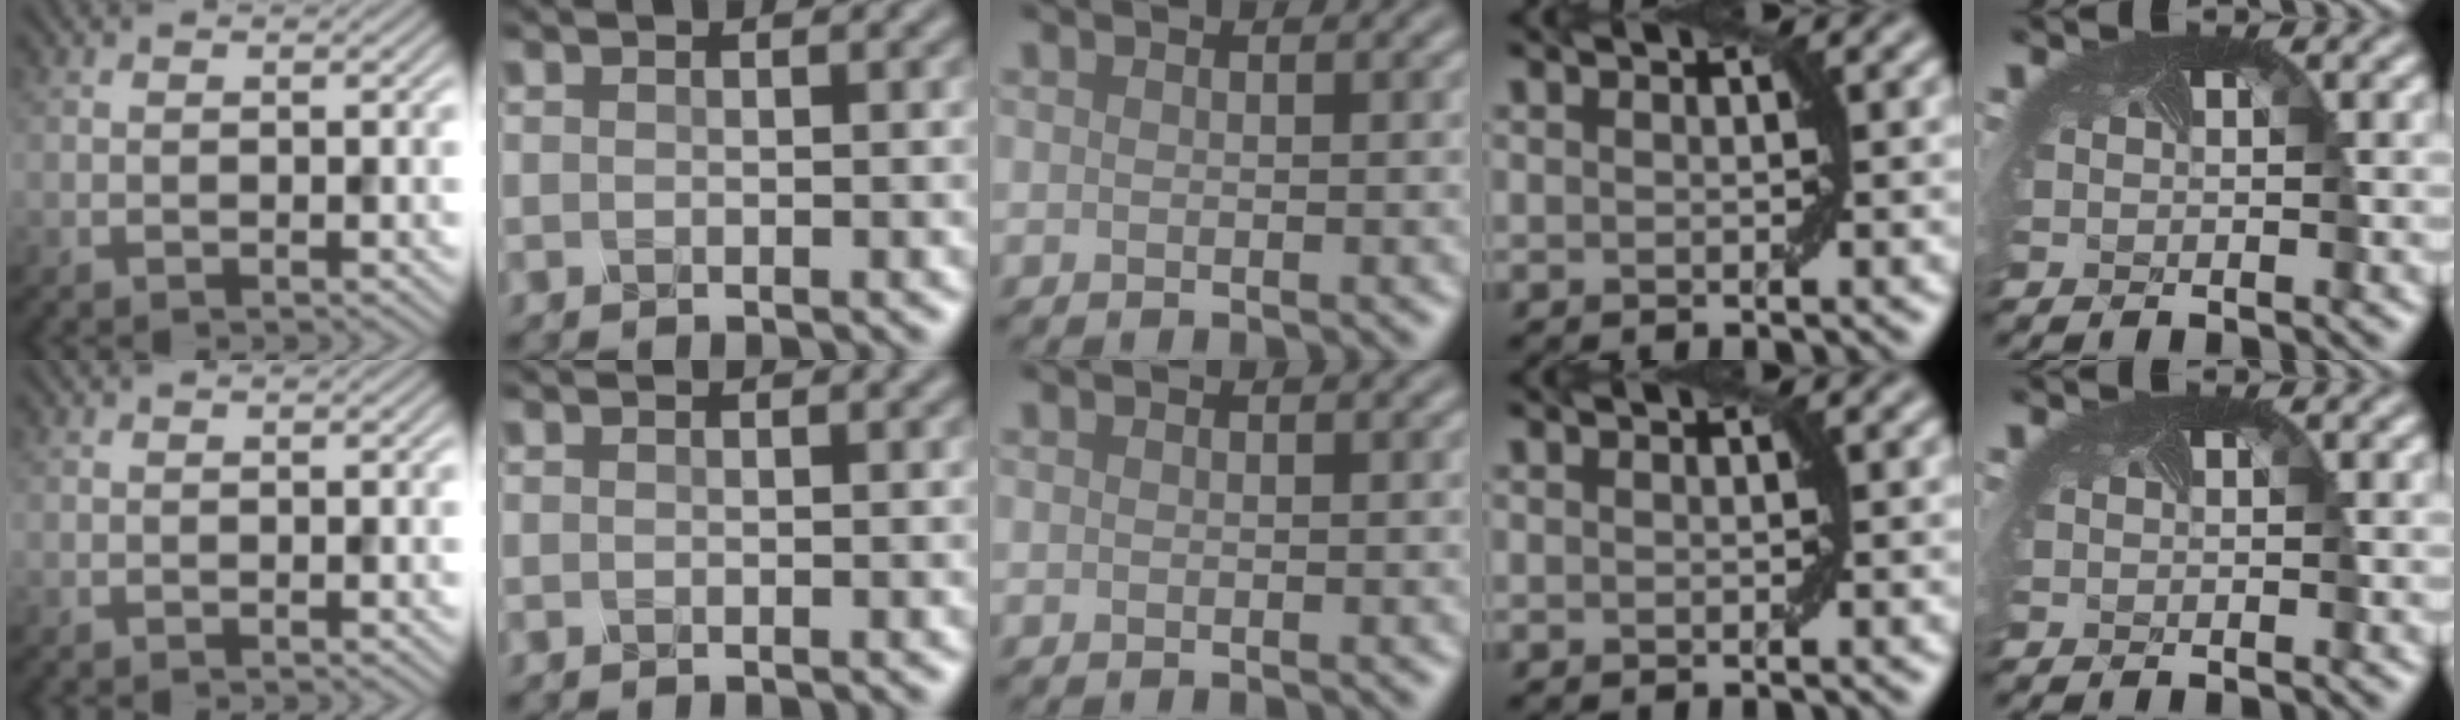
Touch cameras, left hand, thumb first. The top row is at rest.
{}